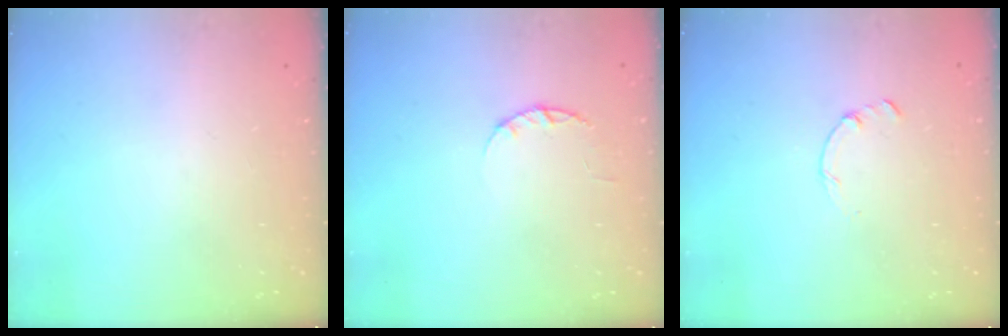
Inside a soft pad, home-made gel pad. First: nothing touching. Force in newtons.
{"total": 2.4, "press": 2.3, "slide": 0.4}
{"total": 0.0}